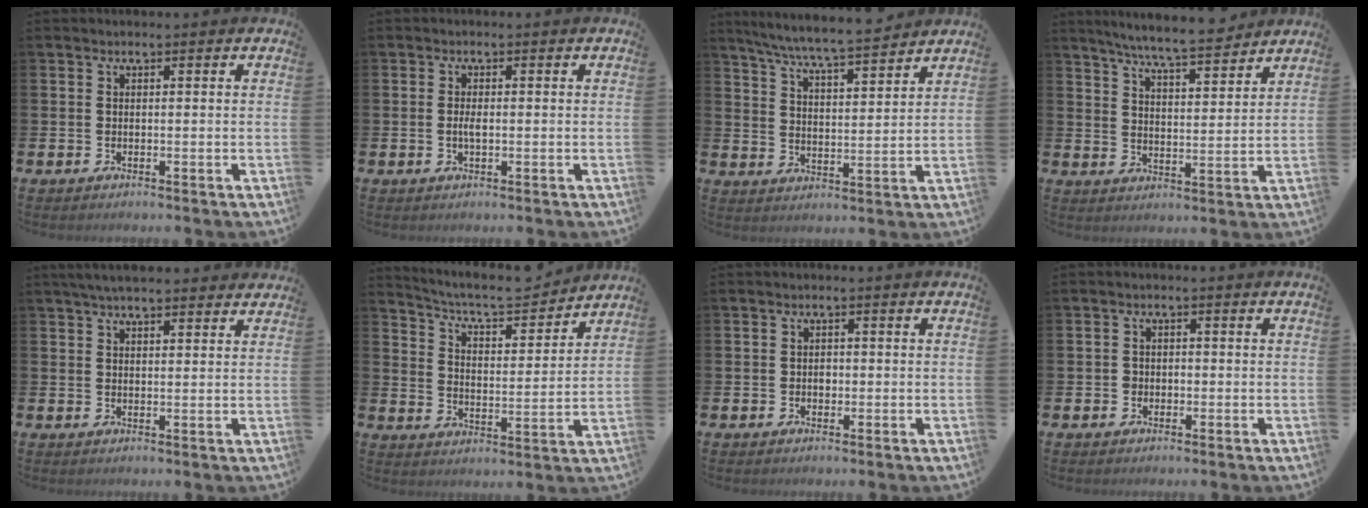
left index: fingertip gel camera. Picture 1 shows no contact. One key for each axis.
{"total": 1.6, "fx": -0.2, "fy": 0.6, "fz": 1.5, "tx": -0.024, "ty": 0.000, "tz": -0.005}
{"total": 7.1, "fx": 6.8, "fy": -0.1, "fz": 2.1, "tx": -0.063, "ty": -0.044, "tz": 0.118}
{"total": 7.3, "fx": 7.0, "fy": 0.2, "fz": 2.3, "tx": -0.057, "ty": -0.043, "tz": 0.122}
{"total": 4.1, "fx": 3.7, "fy": 0.8, "fz": 1.5, "tx": -0.030, "ty": -0.009, "tz": 0.067}
{"total": 7.2, "fx": 6.8, "fy": 1.3, "fz": 2.1, "tx": -0.061, "ty": -0.051, "tz": 0.113}
{"total": 1.1, "fx": 0.0, "fy": 0.9, "fz": 0.7, "tx": -0.002, "ty": 0.002, "tz": -0.004}
{"total": 1.5, "fx": -0.4, "fy": 1.3, "fz": 0.5, "tx": 0.000, "ty": 0.001, "tz": -0.013}